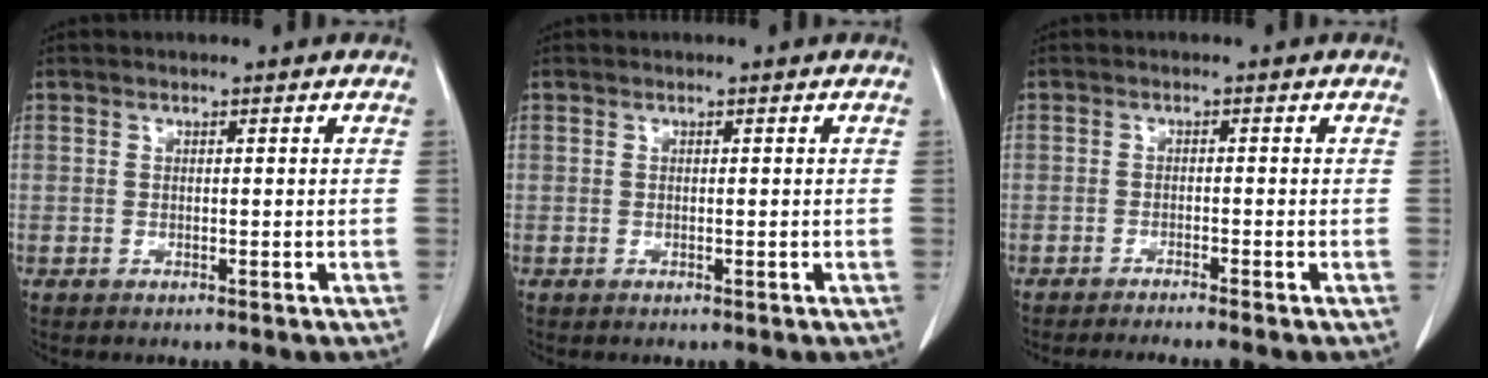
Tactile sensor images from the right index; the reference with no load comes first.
{"total": 0.0}
{"total": 4.2, "force": [-3.8, -0.9, 1.7], "torque": [-0.018, -0.006, -0.057]}